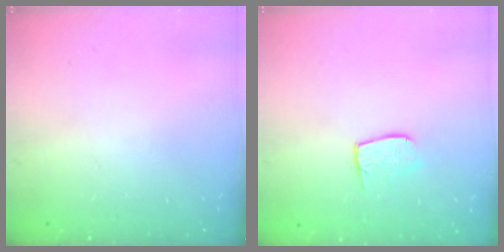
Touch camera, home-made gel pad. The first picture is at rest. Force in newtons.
{"total": 6.7, "press": 6.7, "slide": 0.5}